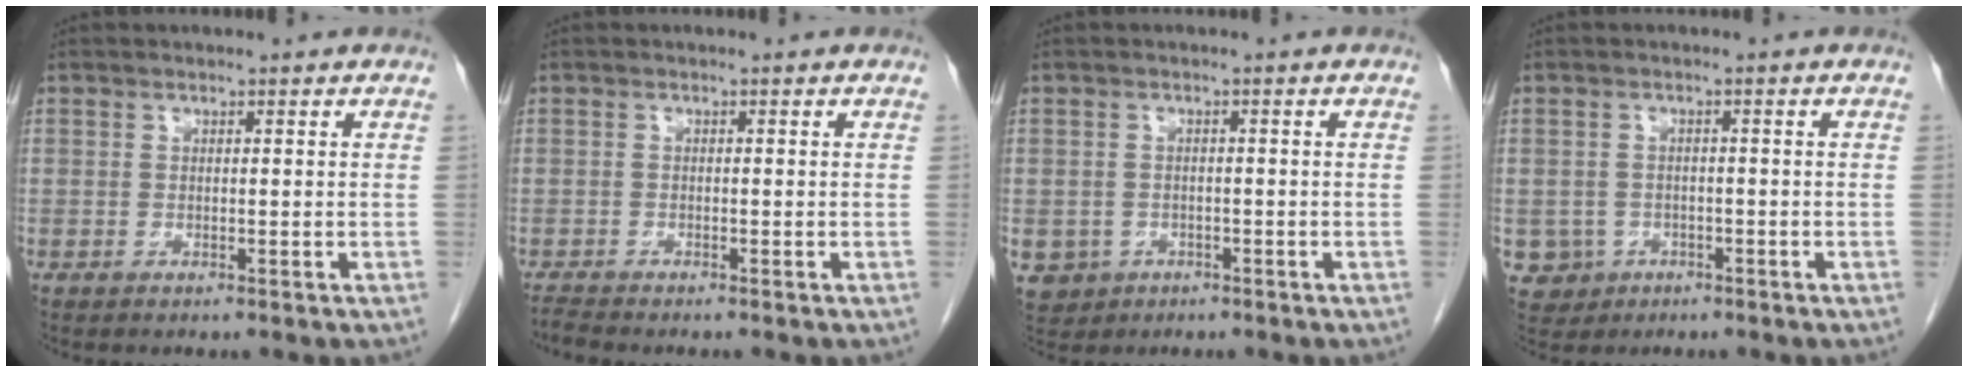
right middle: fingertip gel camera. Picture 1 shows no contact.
{"total": 1.5, "force": [-1.4, -0.4, 0.1], "torque": [-0.012, -0.009, -0.029]}
{"total": 5.4, "force": [-2.4, 4.7, 1.0], "torque": [-0.024, 0.003, -0.032]}
{"total": 4.2, "force": [-1.7, 3.8, 0.2], "torque": [-0.005, 0.008, -0.023]}